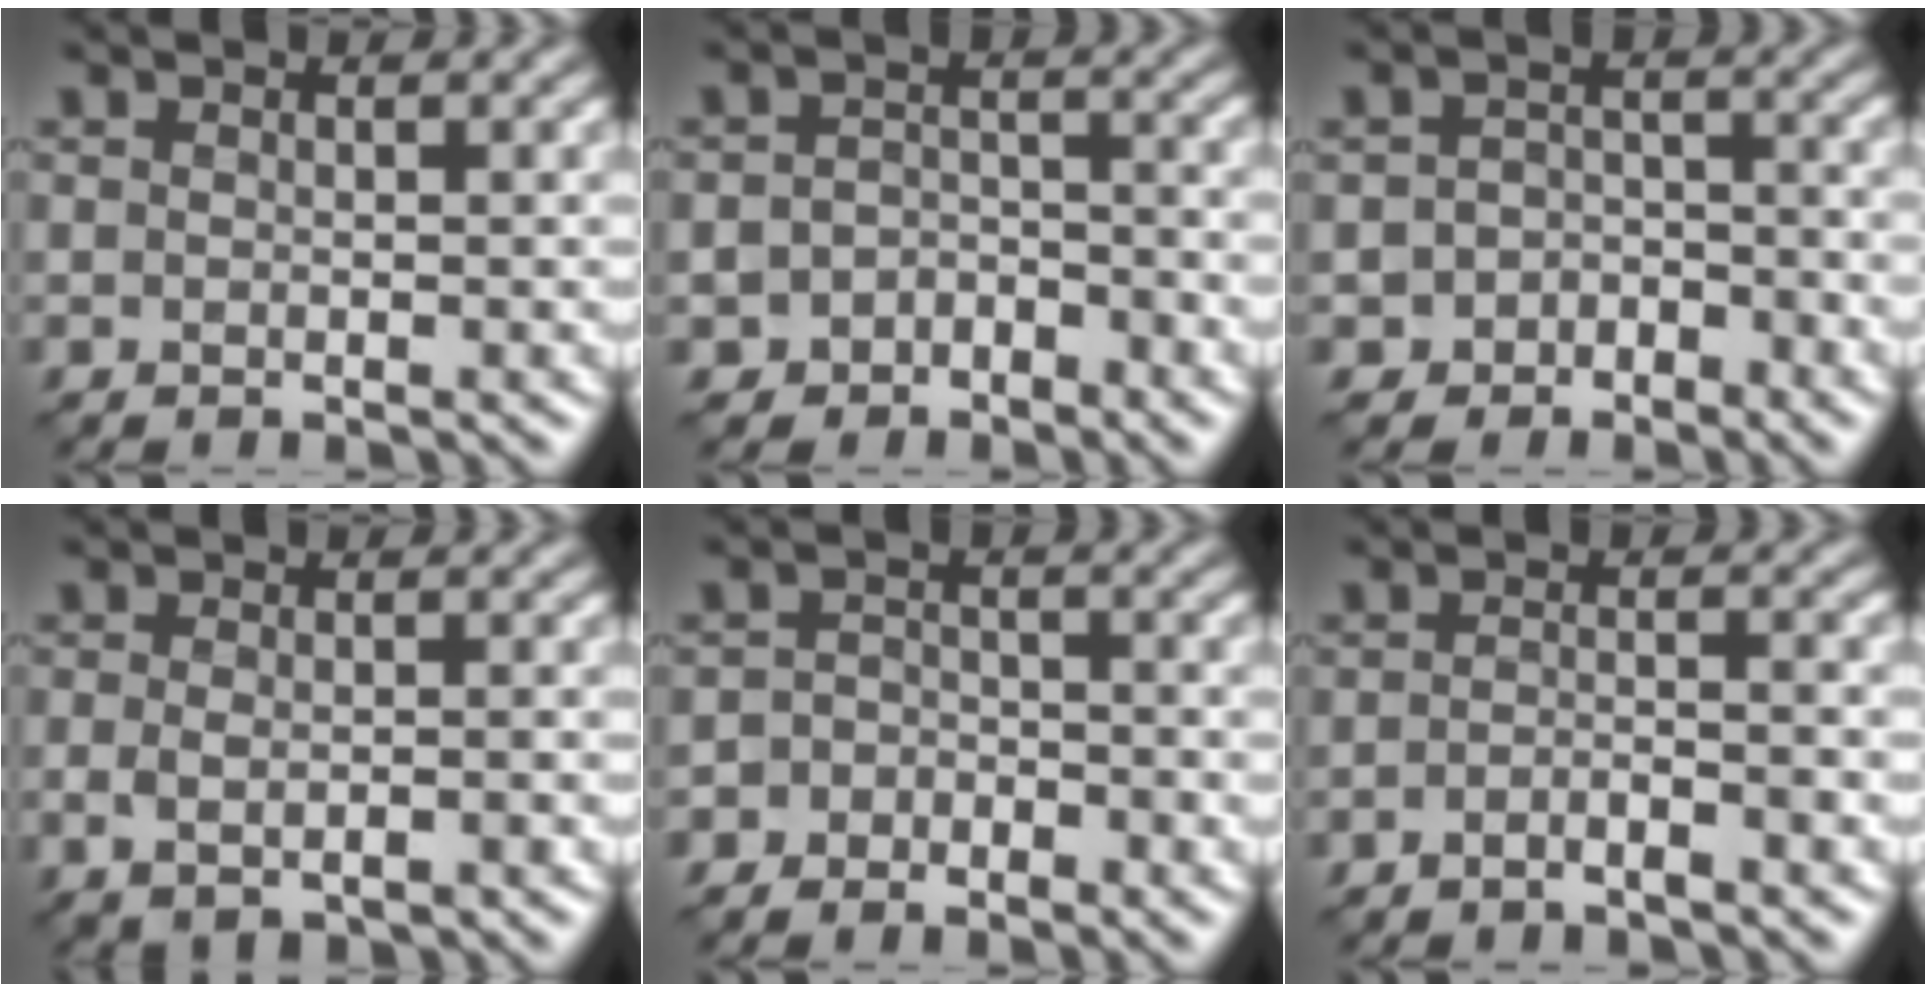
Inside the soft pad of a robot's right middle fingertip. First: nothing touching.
{"total": 2.7, "force": [-2.1, 1.6, 0.5], "torque": [-0.002, 0.008, -0.042]}
{"total": 3.0, "force": [-2.4, 1.9, 0.1], "torque": [0.027, 0.013, -0.047]}
{"total": 3.1, "force": [-0.8, 1.8, 2.4], "torque": [-0.034, -0.001, -0.002]}
{"total": 2.4, "force": [-1.7, 1.6, 0.7], "torque": [0.015, 0.008, -0.037]}
{"total": 1.8, "force": [-1.3, 0.2, 1.3], "torque": [-0.023, 0.005, -0.027]}